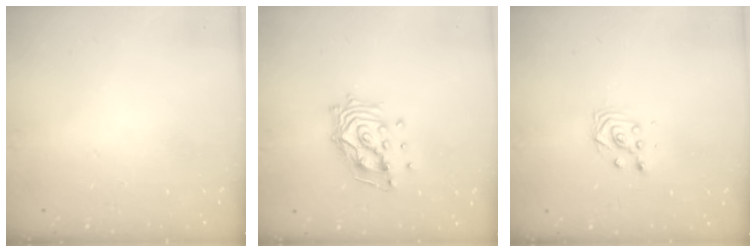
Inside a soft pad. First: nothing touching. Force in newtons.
{"total": 12.3, "press": 12.2, "slide": 1.7}
{"total": 2.9, "press": 2.9, "slide": 0.1}